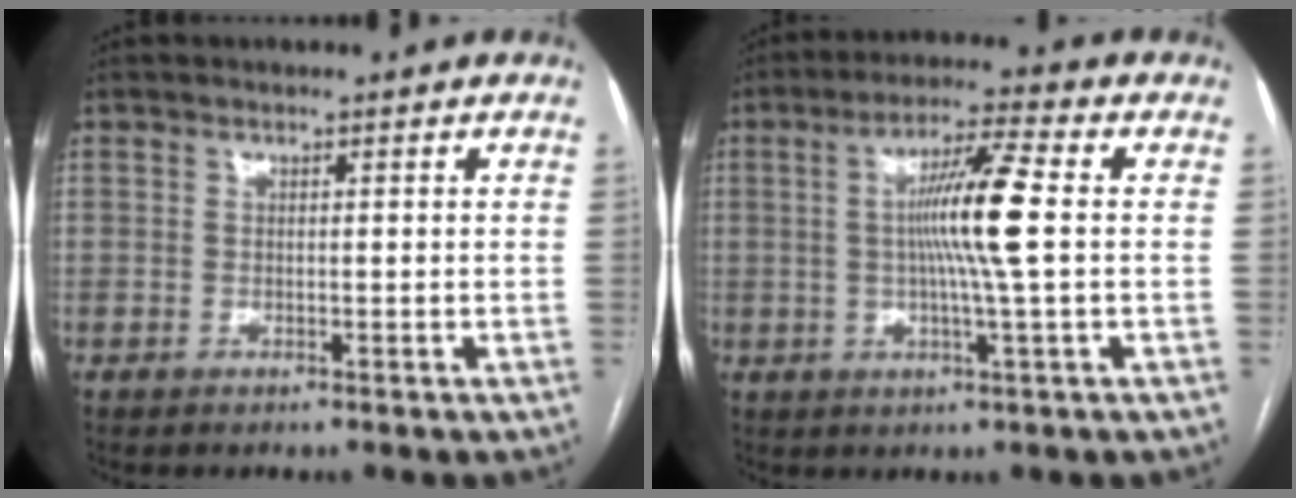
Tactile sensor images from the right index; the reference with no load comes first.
{"total": 9.7, "force": [0.5, -0.5, 9.7], "torque": [-0.176, 0.004, 0.004]}